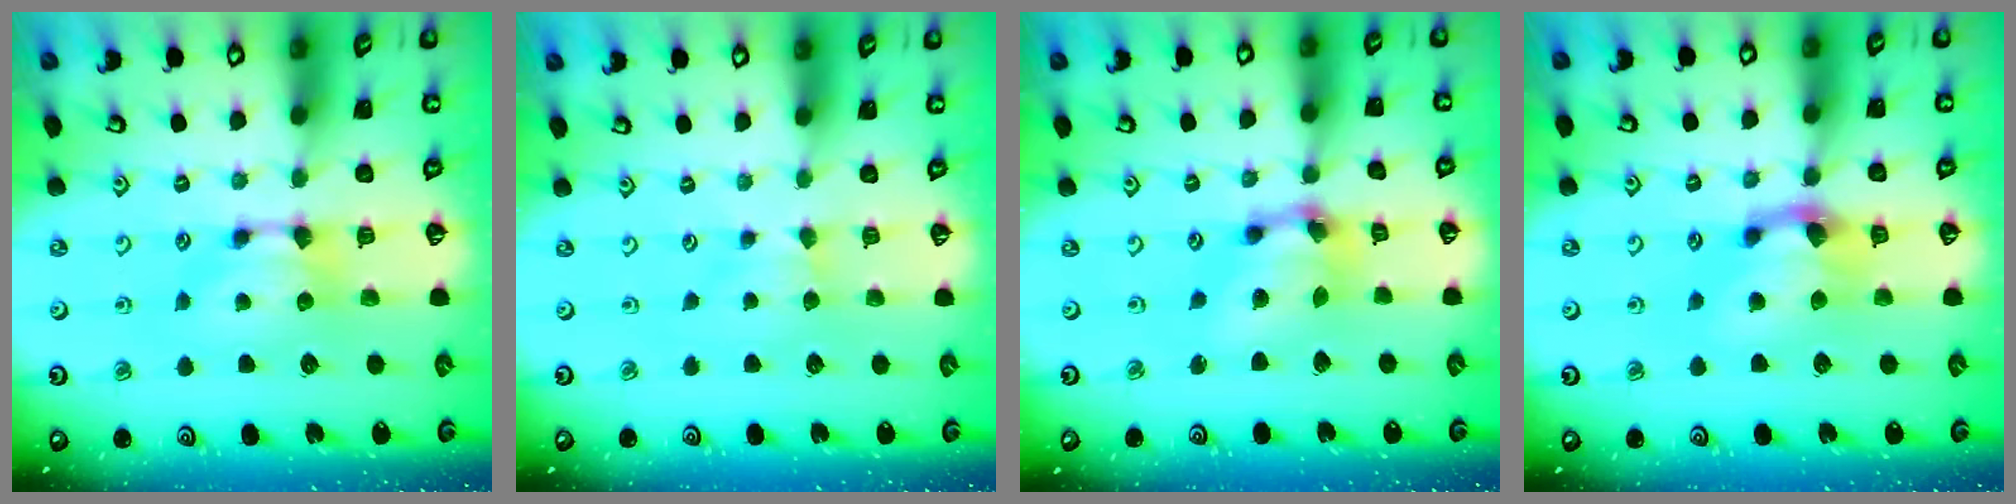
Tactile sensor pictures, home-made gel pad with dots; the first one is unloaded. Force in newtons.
{"total": 1.1, "press": 1.0, "slide": 0.6}
{"total": 6.2, "press": 5.7, "slide": 2.3}
{"total": 2.1, "press": 1.3, "slide": 1.7}